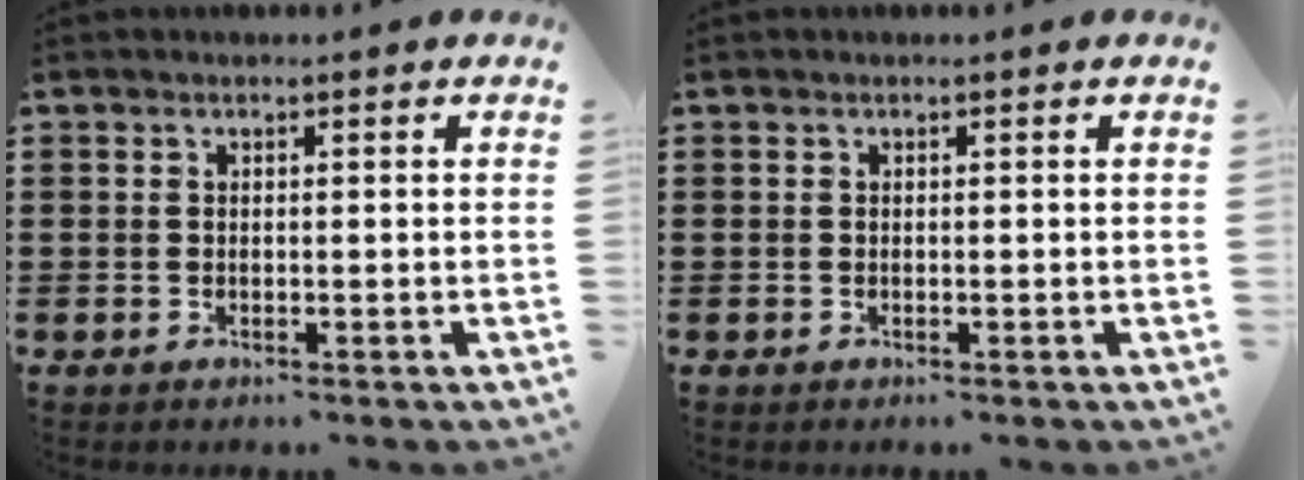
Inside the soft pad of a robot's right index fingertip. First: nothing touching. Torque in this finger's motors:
{"motor_torque": [0.00, 0.00, 0.00, 0.00]}